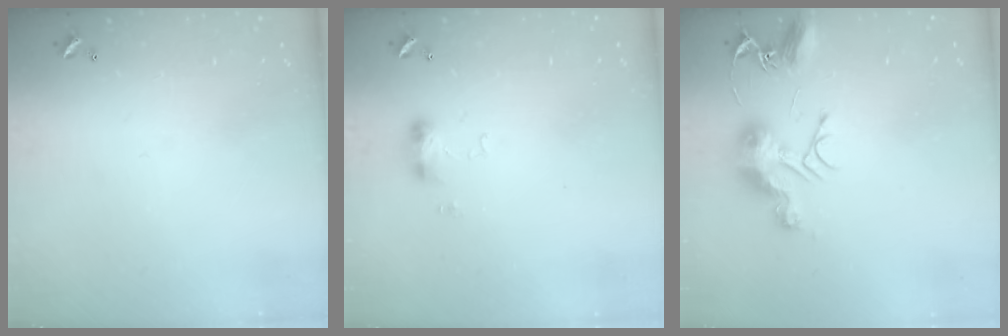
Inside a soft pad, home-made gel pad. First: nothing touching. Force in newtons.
{"total": 5.6, "press": 5.5, "slide": 0.8}
{"total": 10.2, "press": 10.2, "slide": 0.5}